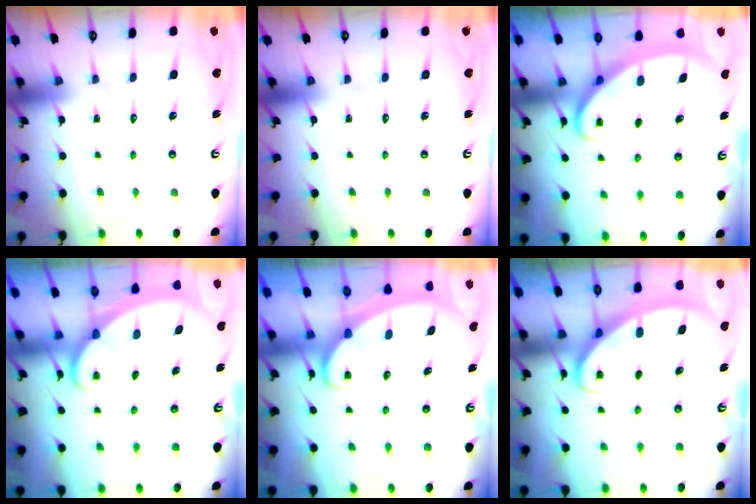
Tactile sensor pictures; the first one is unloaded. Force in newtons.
{"total": 0.0}
{"total": 2.6, "press": 2.6, "slide": 0.3}
{"total": 1.6, "press": 1.6, "slide": 0.1}
{"total": 2.2, "press": 2.1, "slide": 0.4}
{"total": 2.7, "press": 2.7, "slide": 0.4}